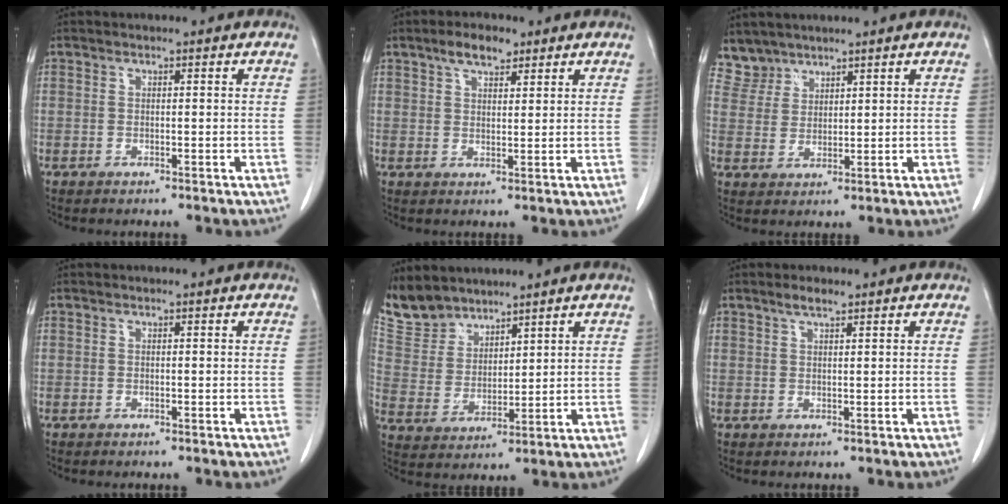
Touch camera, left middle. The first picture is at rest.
{"total": 4.5, "force": [3.1, 1.8, 2.7], "torque": [-0.052, 0.010, 0.054]}
{"total": 4.1, "force": [3.7, 1.7, -0.7], "torque": [0.017, 0.005, 0.080]}
{"total": 0.0}
{"total": 8.1, "force": [7.3, 3.3, 0.9], "torque": [-0.029, 0.010, 0.161]}
{"total": 1.9, "force": [1.5, 0.3, 1.2], "torque": [-0.026, 0.004, 0.029]}